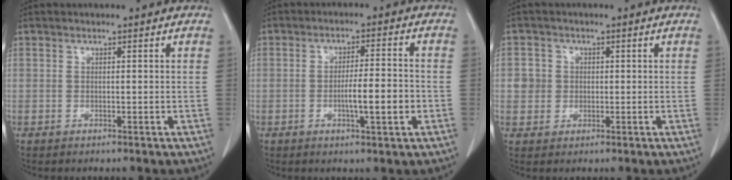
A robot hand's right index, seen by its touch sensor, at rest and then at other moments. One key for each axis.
{"total": 6.5, "fx": -1.7, "fy": 0.7, "fz": 6.2, "tx": -0.103, "ty": 0.001, "tz": -0.025}
{"total": 3.0, "fx": 0.2, "fy": 2.9, "fz": 0.5, "tx": -0.002, "ty": 0.009, "tz": 0.005}